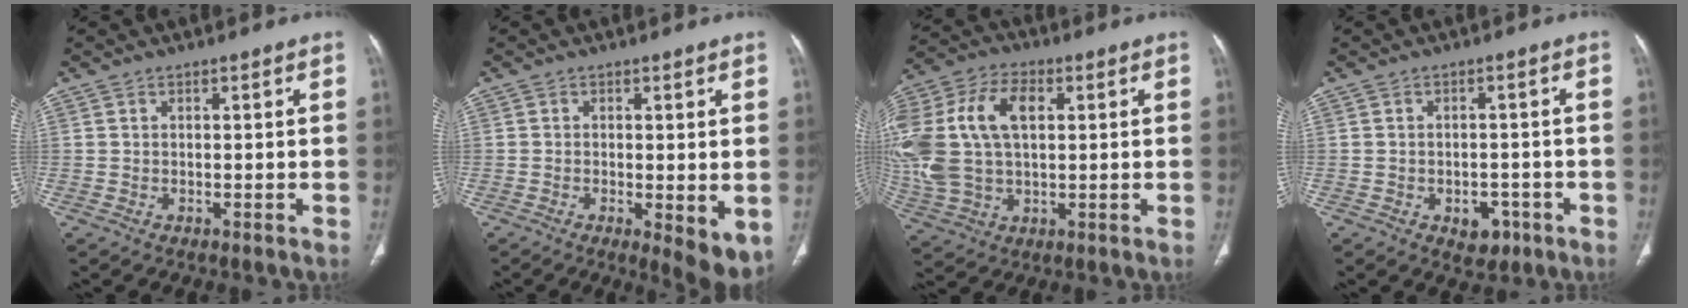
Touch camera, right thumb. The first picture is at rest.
{"total": 7.1, "force": [-1.5, 2.3, 6.6], "torque": [-0.092, -0.021, -0.022]}
{"total": 21.0, "force": [3.6, 13.0, 16.2], "torque": [-0.378, 0.018, 0.068]}
{"total": 4.6, "force": [-2.2, 3.2, 2.6], "torque": [-0.014, 0.012, -0.023]}